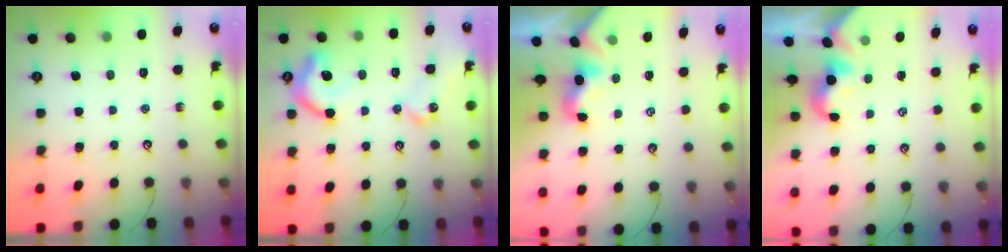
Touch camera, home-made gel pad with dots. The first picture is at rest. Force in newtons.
{"total": 14.6, "press": 14.5, "slide": 1.5}
{"total": 1.9, "press": 1.9, "slide": 0.6}
{"total": 2.2, "press": 2.1, "slide": 0.3}